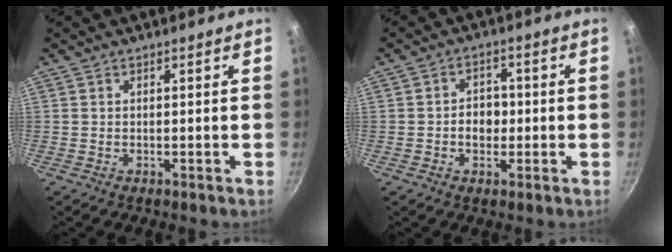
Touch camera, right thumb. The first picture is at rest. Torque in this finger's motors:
{"motor_torque": [-0.04, 0.03, 0.03, 0.02, 0.07]}